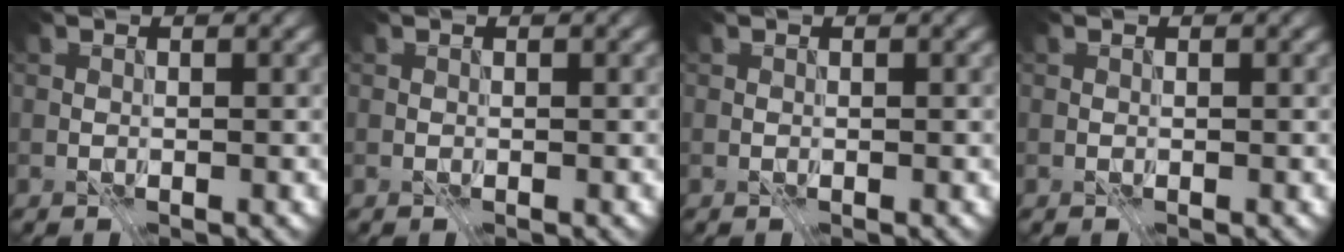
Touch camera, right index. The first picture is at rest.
{"total": 0.0}
{"total": 0.0}
{"total": 0.0}